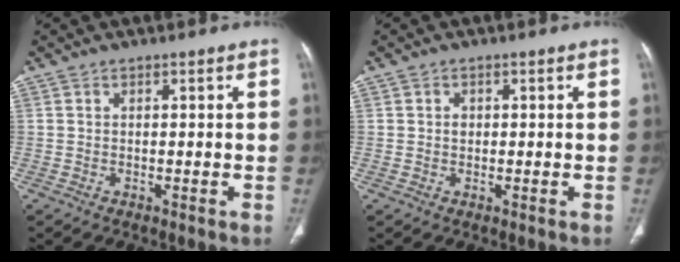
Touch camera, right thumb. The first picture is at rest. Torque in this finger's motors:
{"motor_torque": [-0.58, 0.26, -0.30, 0.17, 0.07]}